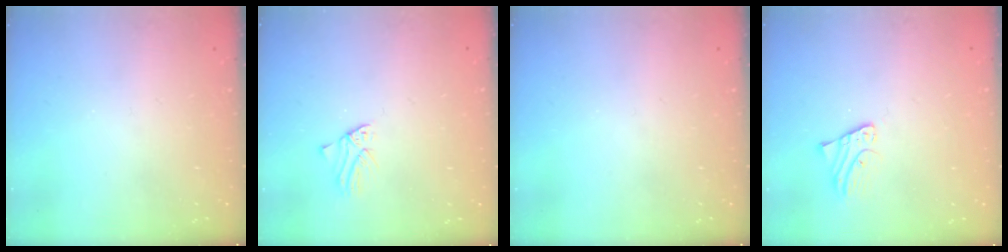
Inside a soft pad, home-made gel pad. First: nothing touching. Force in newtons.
{"total": 1.1, "press": 1.1, "slide": 0.2}
{"total": 0.0}
{"total": 2.0, "press": 2.0, "slide": 0.0}